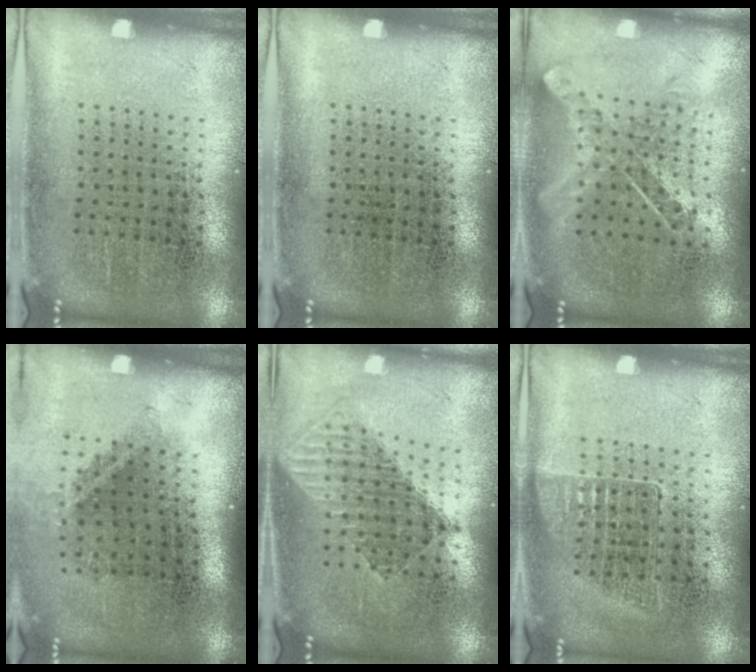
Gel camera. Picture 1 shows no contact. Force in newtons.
{"total": 0.0}
{"total": 0.9, "press": 0.9, "slide": 0.0}
{"total": 1.5, "press": 1.0, "slide": 1.0}
{"total": 1.6, "press": 1.4, "slide": 0.7}
{"total": 1.0, "press": 0.9, "slide": 0.3}